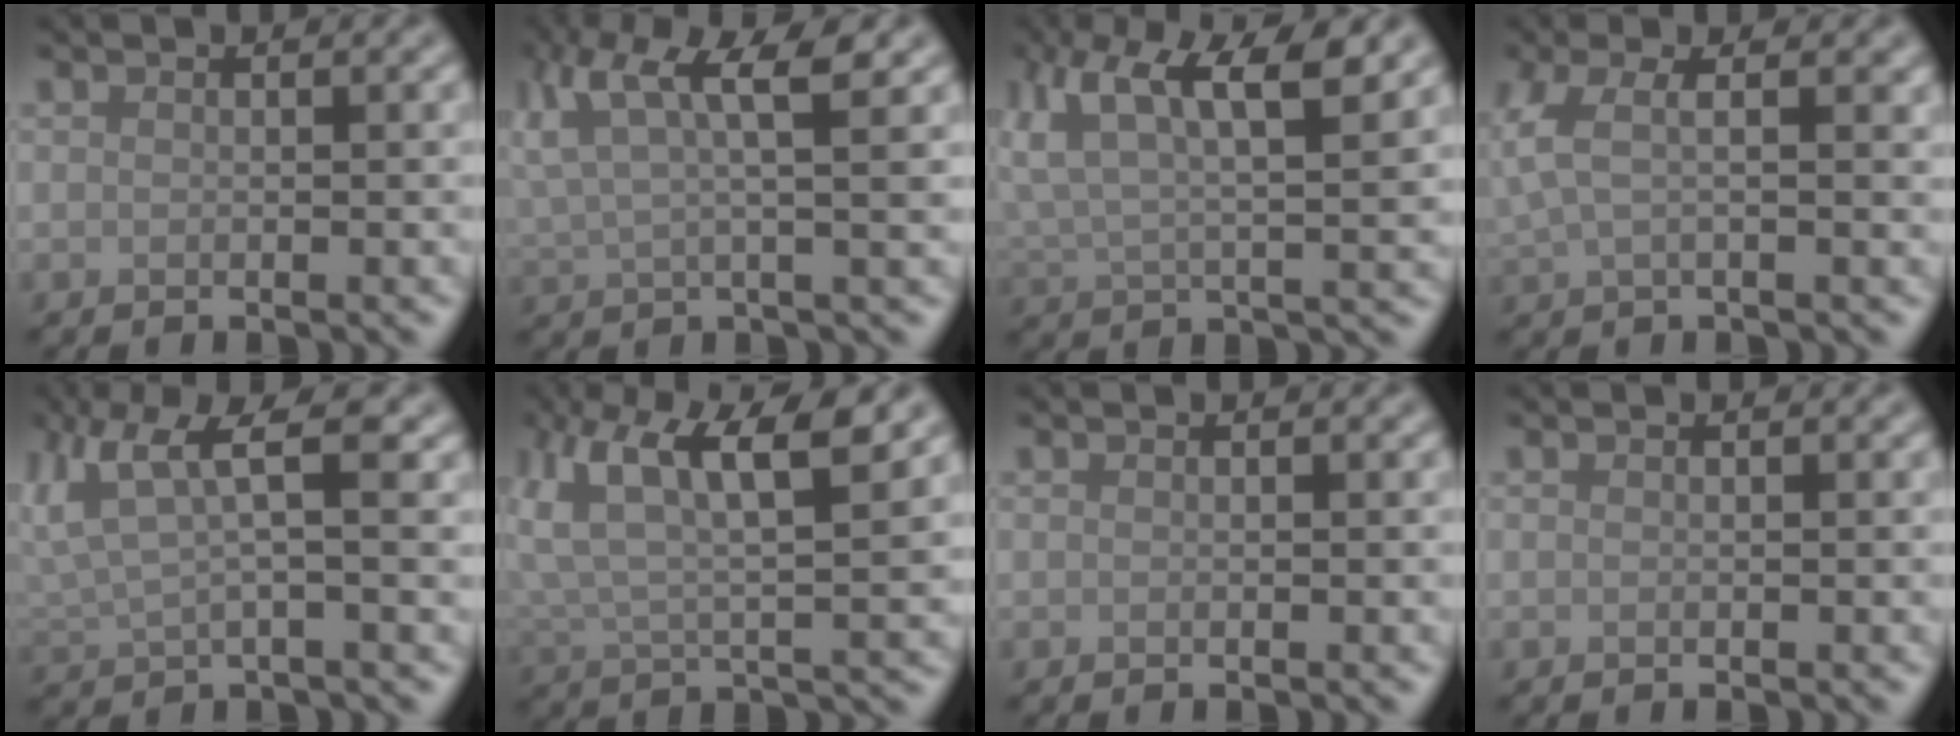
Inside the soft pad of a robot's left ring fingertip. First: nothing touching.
{"total": 7.1, "force": [3.6, 1.8, 5.8], "torque": [-0.122, 0.011, 0.068]}
{"total": 9.4, "force": [5.0, 3.1, 7.3], "torque": [-0.142, 0.014, 0.086]}
{"total": 2.8, "force": [0.7, 1.0, 2.6], "torque": [-0.058, 0.005, 0.013]}
{"total": 4.9, "force": [2.0, 1.3, 4.3], "torque": [-0.099, 0.005, 0.042]}
{"total": 10.2, "force": [5.0, 3.7, 8.2], "torque": [-0.161, 0.015, 0.086]}
{"total": 0.0}
{"total": 0.0}